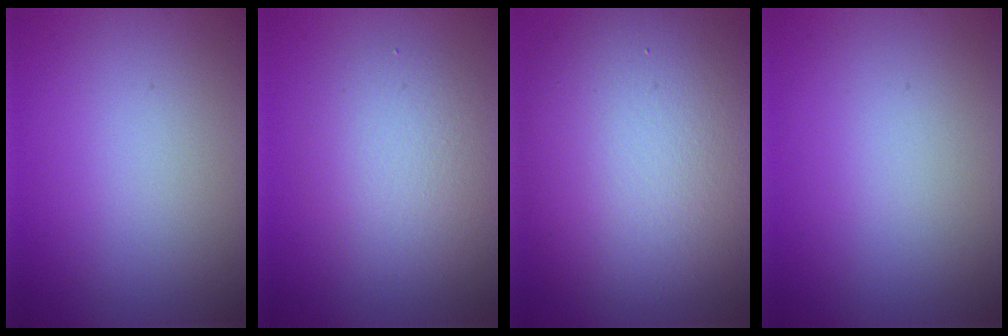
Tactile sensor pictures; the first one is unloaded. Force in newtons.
{"total": 3.7, "press": 3.7, "slide": 0.1}
{"total": 13.9, "press": 13.9, "slide": 0.7}
{"total": 0.0}